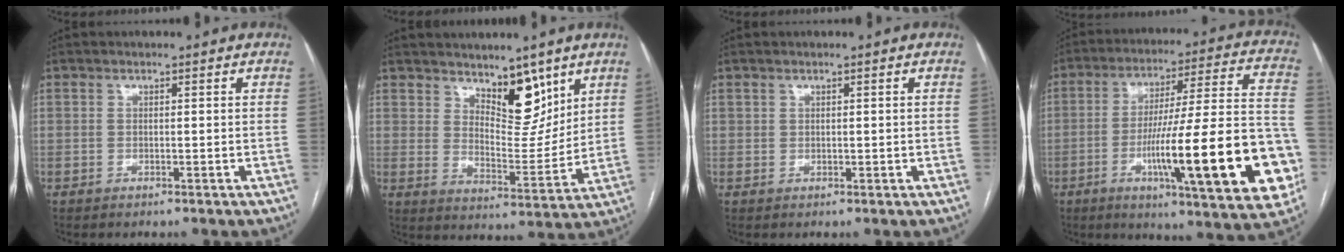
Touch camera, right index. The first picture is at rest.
{"total": 9.1, "force": [6.2, 4.0, 5.5], "torque": [-0.082, -0.013, 0.109]}
{"total": 0.7, "force": [0.4, 0.5, 0.2], "torque": [0.003, 0.000, 0.005]}
{"total": 25.8, "force": [-7.8, 2.6, 24.5], "torque": [-0.315, -0.002, -0.112]}